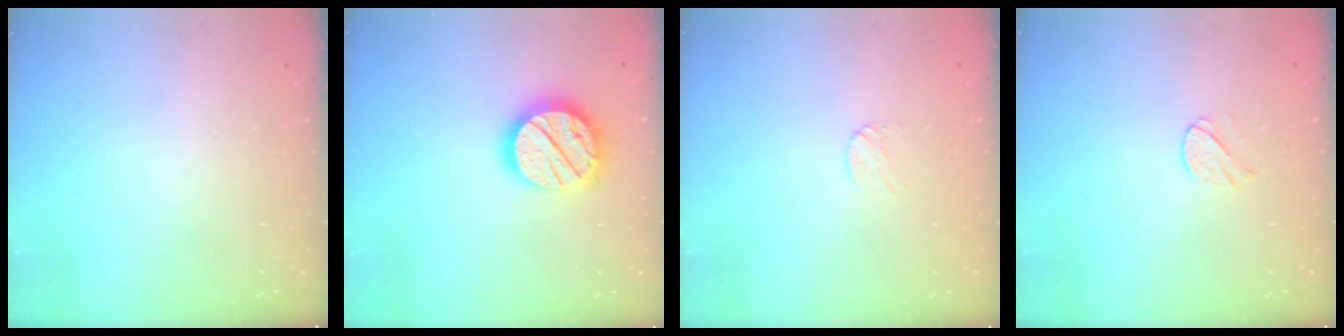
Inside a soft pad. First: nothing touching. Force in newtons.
{"total": 18.7, "press": 18.6, "slide": 1.5}
{"total": 3.2, "press": 3.2, "slide": 0.3}
{"total": 3.7, "press": 3.7, "slide": 0.4}